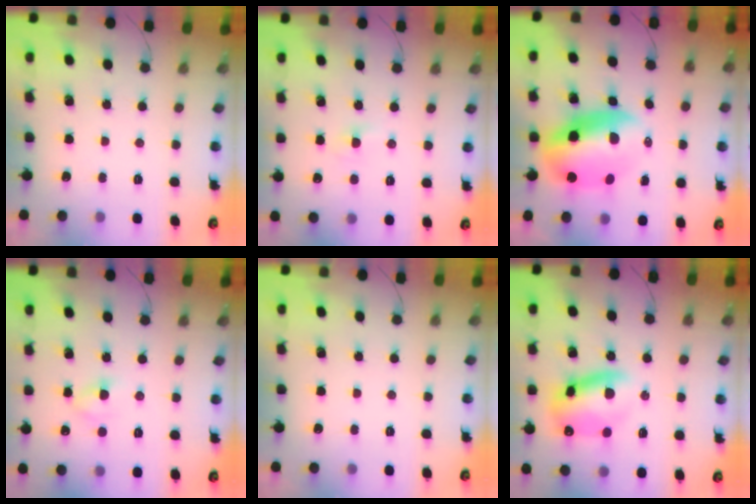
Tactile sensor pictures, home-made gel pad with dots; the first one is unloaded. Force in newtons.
{"total": 2.2, "press": 2.1, "slide": 0.8}
{"total": 13.4, "press": 13.0, "slide": 3.1}
{"total": 3.0, "press": 2.8, "slide": 1.2}
{"total": 0.0}
{"total": 11.7, "press": 11.4, "slide": 2.7}